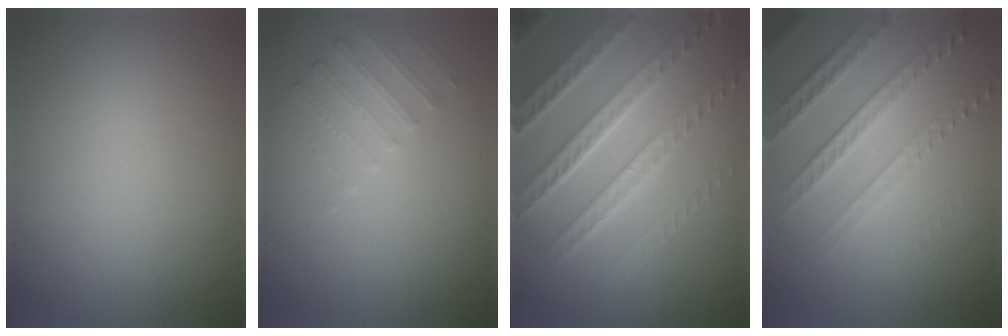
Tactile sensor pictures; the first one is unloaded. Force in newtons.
{"total": 1.3, "press": 0.9, "slide": 1.0}
{"total": 7.9, "press": 5.5, "slide": 5.7}
{"total": 3.6, "press": 3.2, "slide": 1.6}